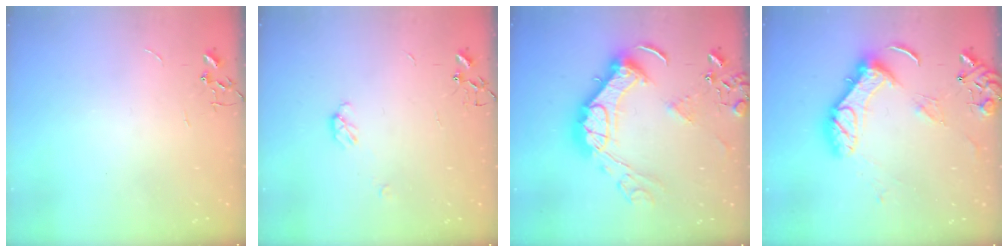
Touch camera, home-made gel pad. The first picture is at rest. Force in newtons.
{"total": 3.9, "press": 3.9, "slide": 0.6}
{"total": 20.6, "press": 20.4, "slide": 2.4}
{"total": 15.2, "press": 15.1, "slide": 2.4}